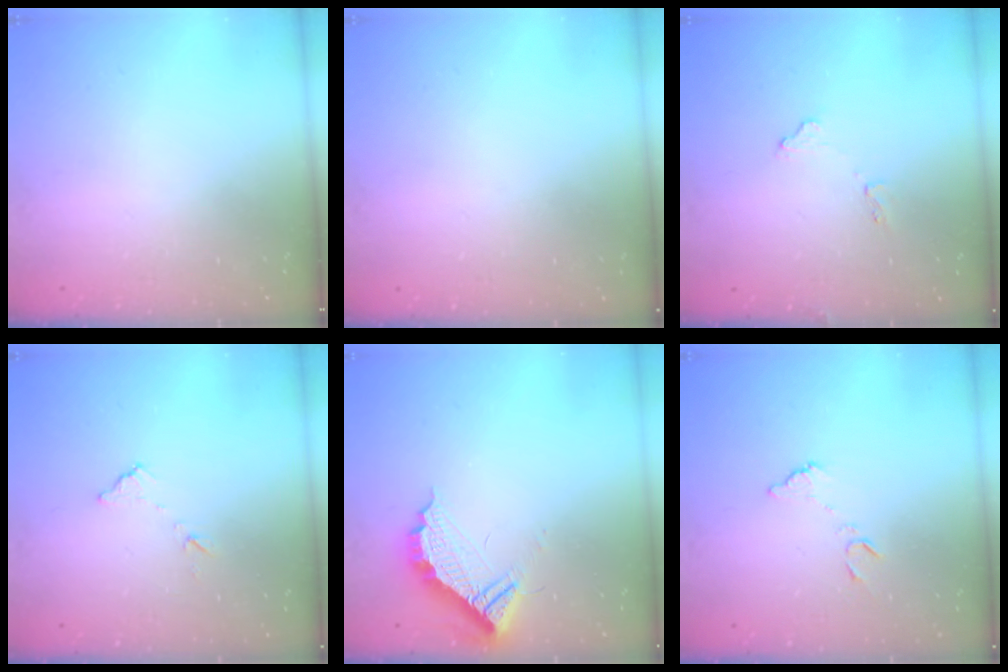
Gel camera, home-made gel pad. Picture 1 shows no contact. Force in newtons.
{"total": 3.0, "press": 3.0, "slide": 0.1}
{"total": 7.5, "press": 7.5, "slide": 0.3}
{"total": 6.3, "press": 6.3, "slide": 0.4}
{"total": 10.5, "press": 10.5, "slide": 0.7}
{"total": 6.5, "press": 6.4, "slide": 0.7}